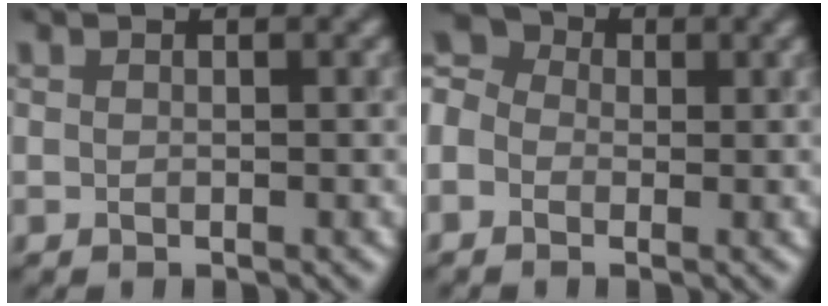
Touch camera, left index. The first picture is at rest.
{"total": 4.5, "force": [-0.4, 3.7, 2.6], "torque": [-0.067, 0.021, -0.015]}